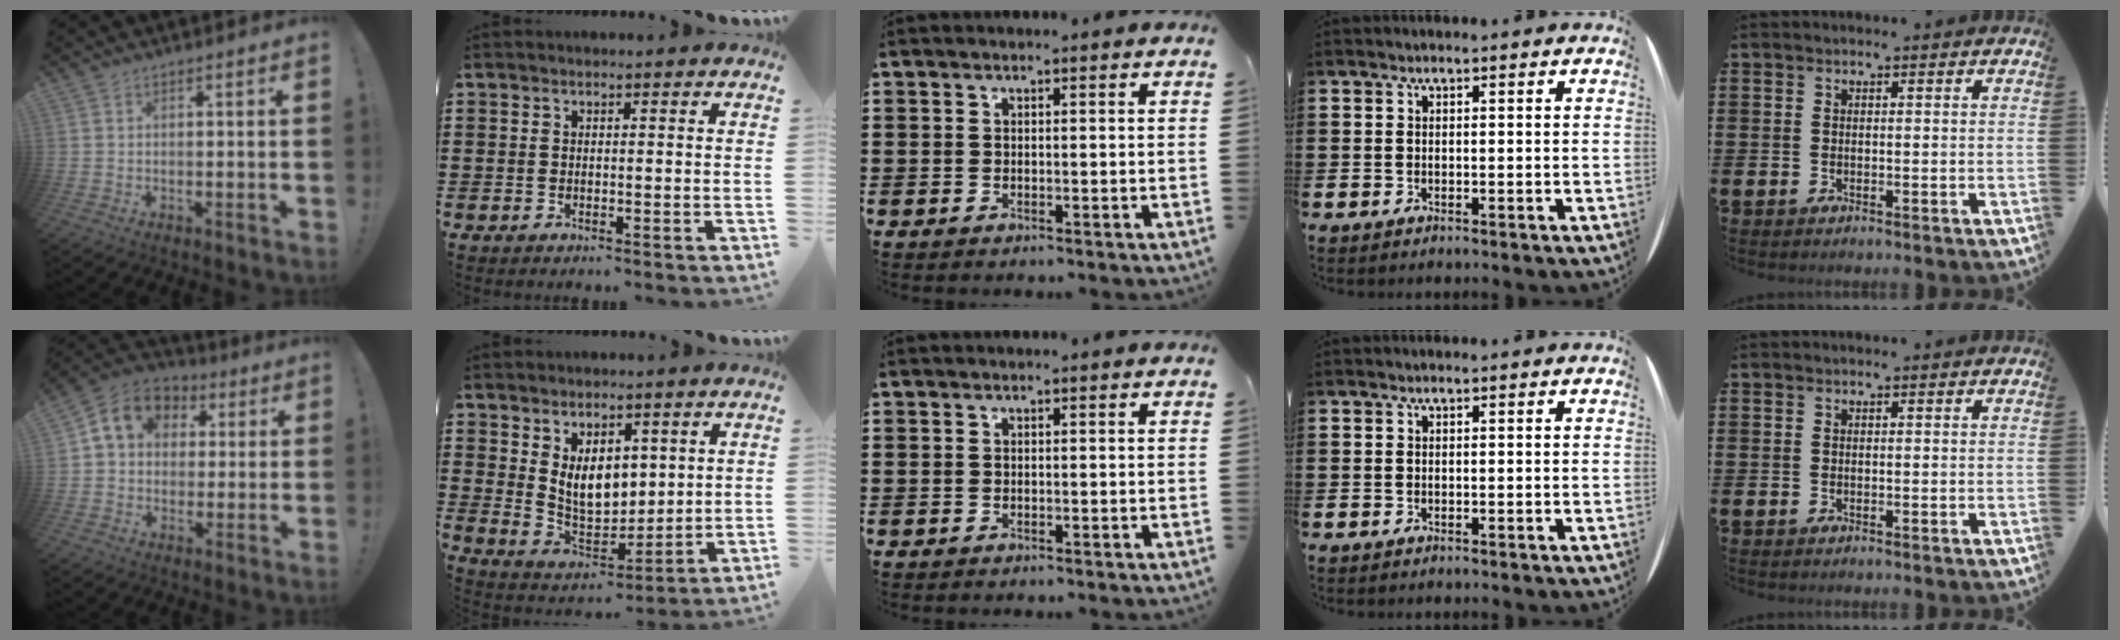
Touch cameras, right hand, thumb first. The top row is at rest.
{"thumb": {"total": 10.3, "force": [2.7, 8.7, 4.8], "torque": [-0.064, -0.002, 0.056]}, "index": {"total": 7.0, "force": [2.7, 4.8, 4.4], "torque": [-0.084, -0.004, 0.052]}}